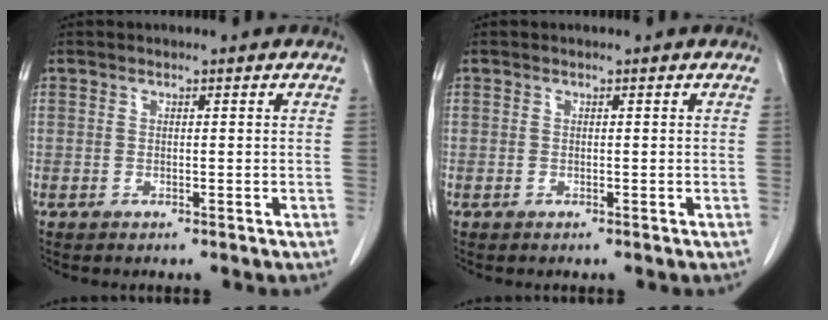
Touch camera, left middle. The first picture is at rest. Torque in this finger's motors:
{"motor_torque": [0.00, 0.00, 0.00, 0.00]}